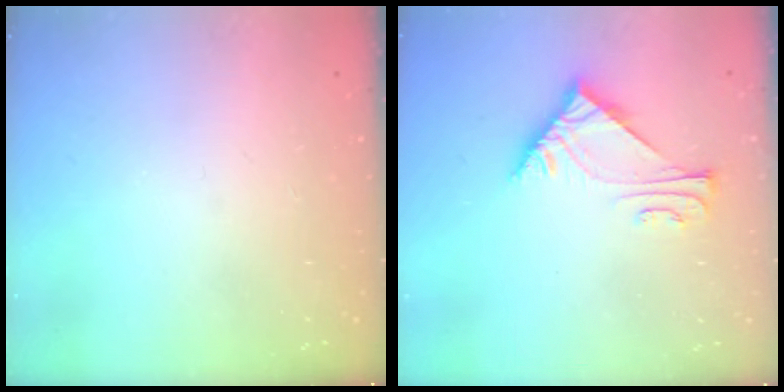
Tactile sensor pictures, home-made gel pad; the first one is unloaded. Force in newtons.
{"total": 6.0, "press": 5.9, "slide": 1.2}